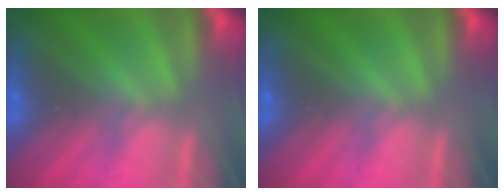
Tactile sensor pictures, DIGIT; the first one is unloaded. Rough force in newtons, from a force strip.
{"total": 0.0}